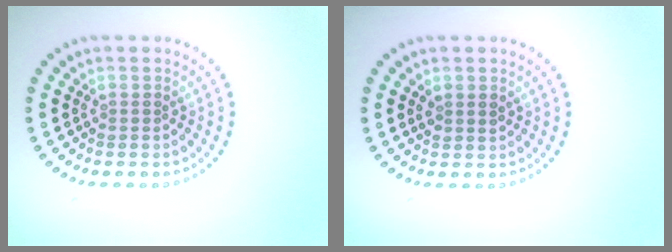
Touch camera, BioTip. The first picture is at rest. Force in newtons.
{"total": 1.1, "press": 1.0, "slide": 0.4}